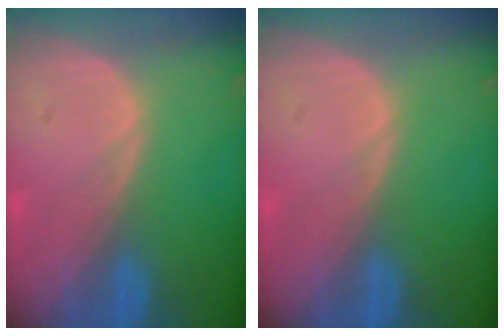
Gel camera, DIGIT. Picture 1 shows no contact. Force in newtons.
{"total": 0.0}